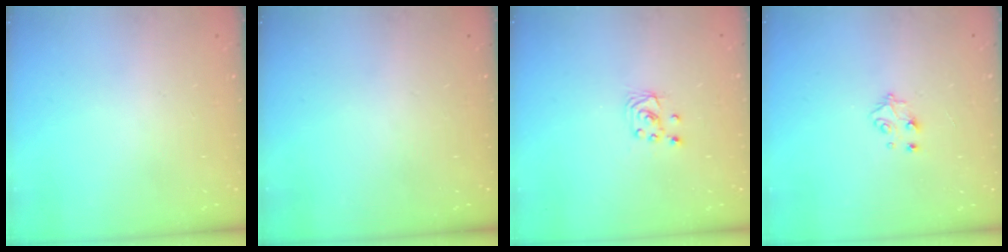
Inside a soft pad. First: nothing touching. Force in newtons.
{"total": 0.0}
{"total": 2.7, "press": 2.7, "slide": 0.2}
{"total": 5.4, "press": 5.4, "slide": 0.4}